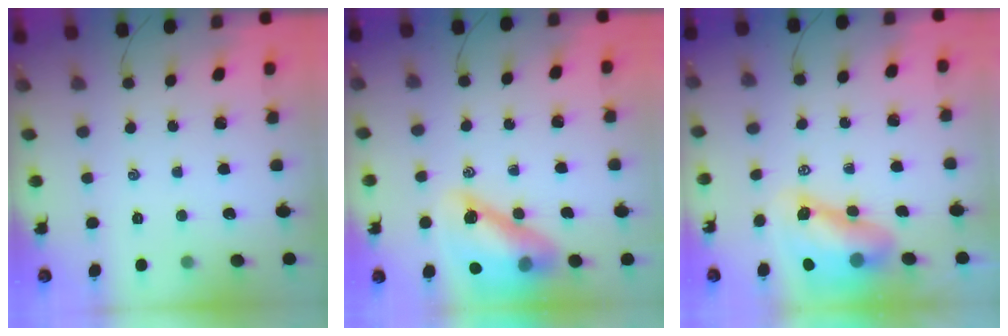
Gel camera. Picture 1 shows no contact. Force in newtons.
{"total": 16.6, "press": 16.0, "slide": 4.5}
{"total": 10.6, "press": 10.2, "slide": 3.0}